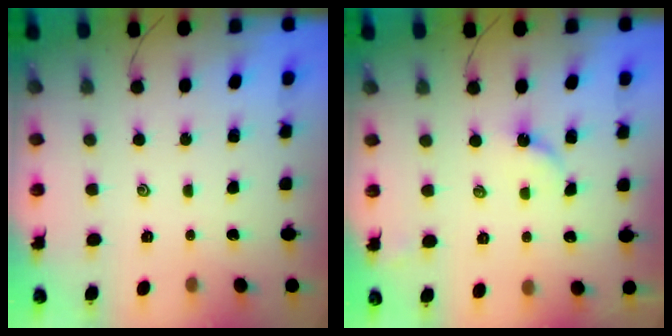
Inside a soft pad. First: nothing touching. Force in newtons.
{"total": 3.8, "press": 3.8, "slide": 0.5}